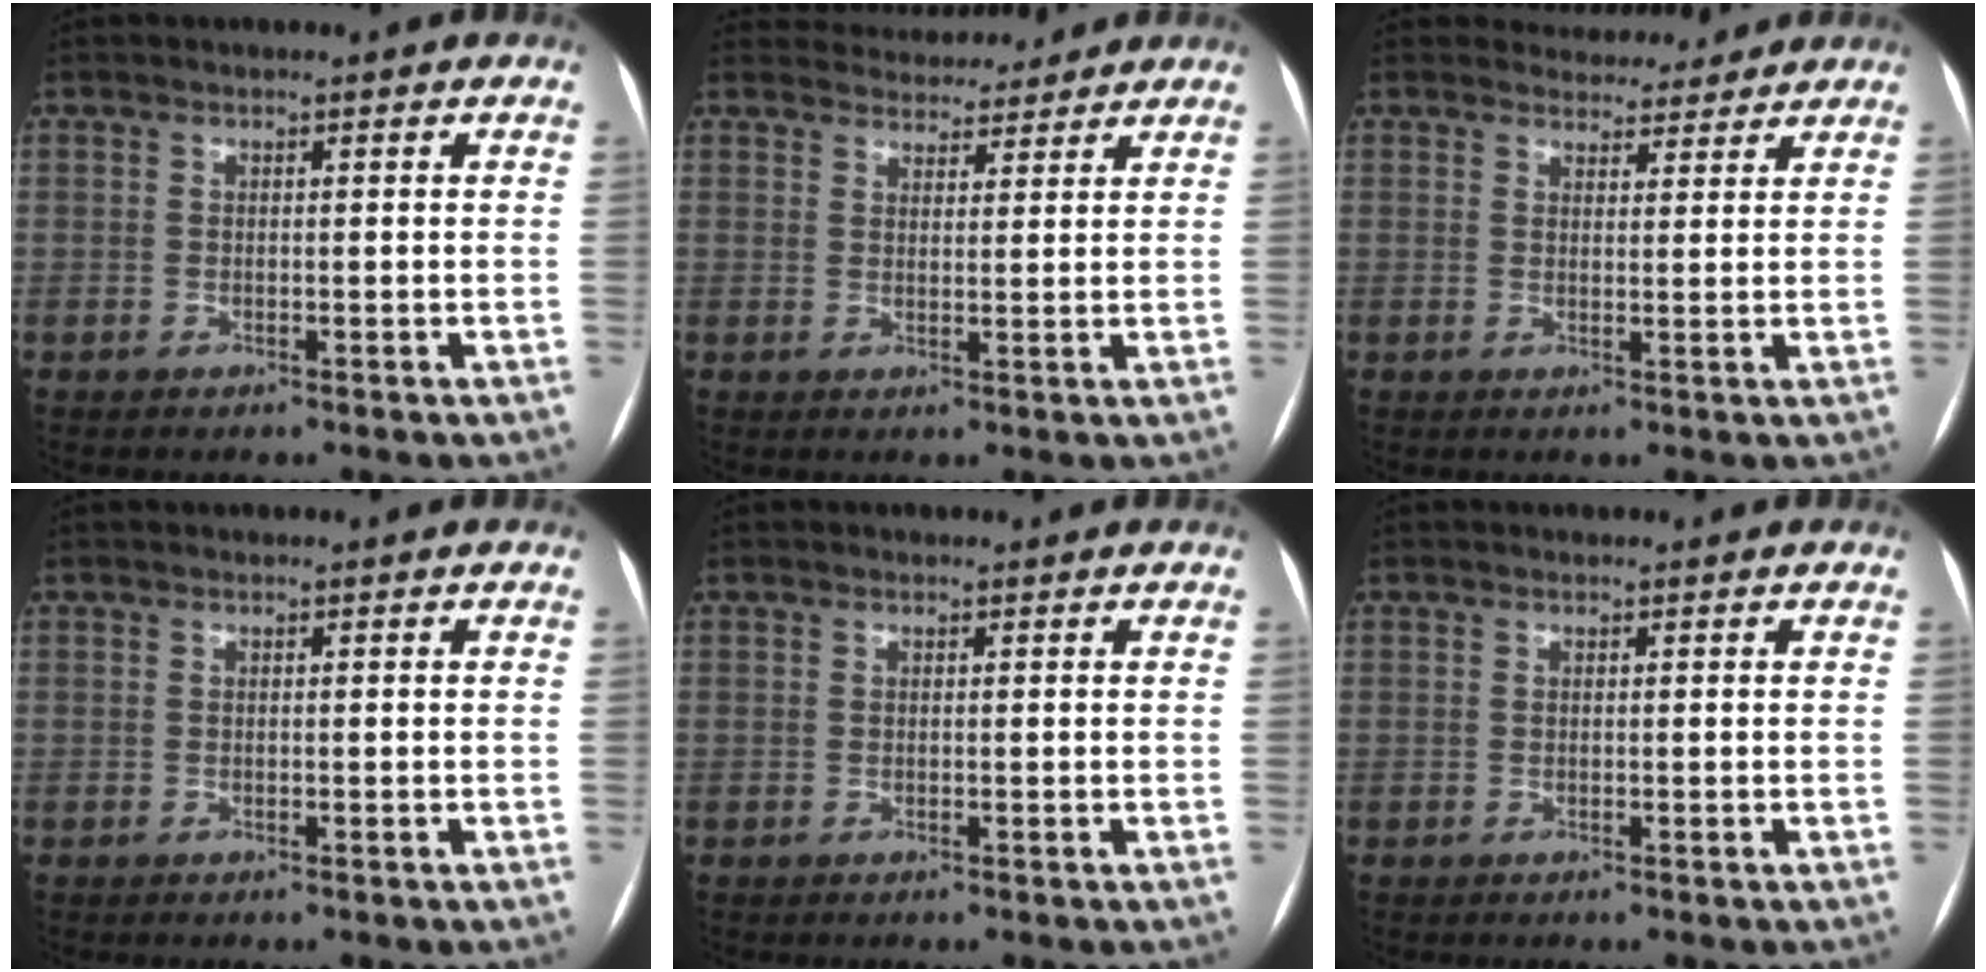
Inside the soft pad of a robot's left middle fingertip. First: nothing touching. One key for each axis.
{"total": 7.4, "fx": 7.1, "fy": 1.8, "fz": 0.5, "tx": 0.002, "ty": 0.014, "tz": 0.092}
{"total": 5.2, "fx": 4.9, "fy": 1.7, "fz": -0.2, "tx": 0.007, "ty": 0.004, "tz": 0.058}
{"total": 0.0}
{"total": 0.0}
{"total": 0.0}